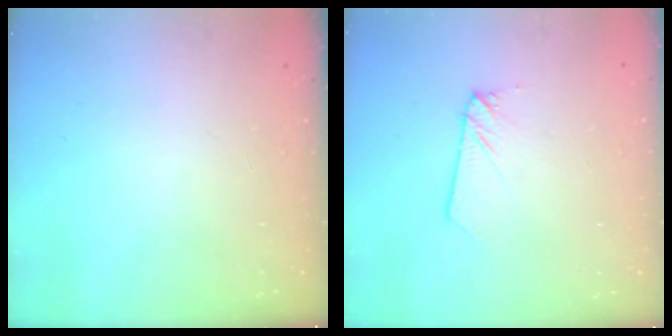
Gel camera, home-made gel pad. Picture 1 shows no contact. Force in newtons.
{"total": 2.4, "press": 2.4, "slide": 0.1}